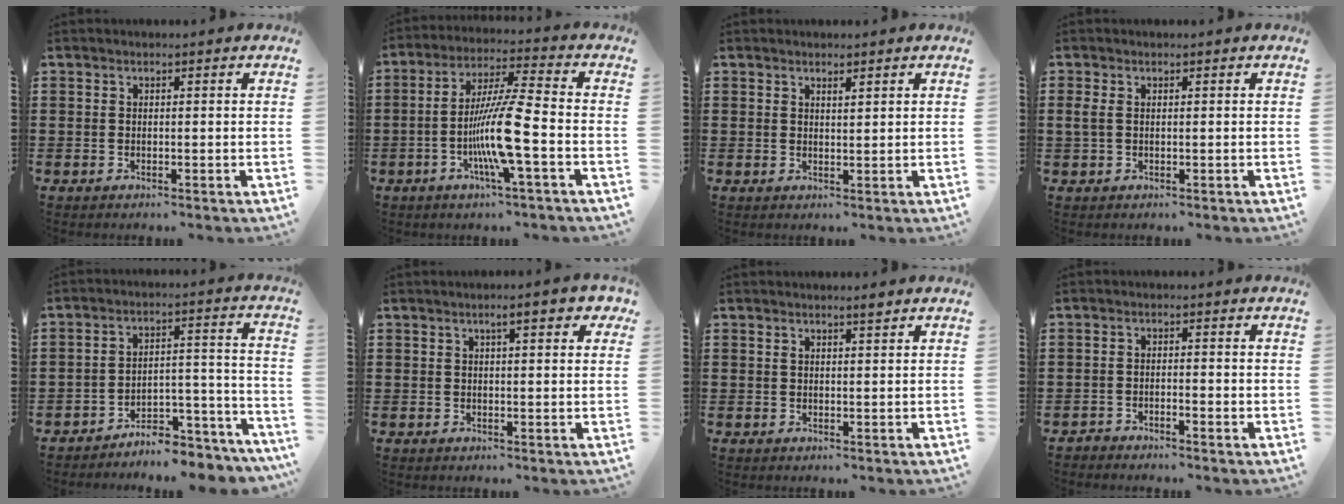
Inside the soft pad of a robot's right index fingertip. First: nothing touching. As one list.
[{"total": 10.9, "force": [-3.3, 0.4, 10.4], "torque": [-0.210, -0.013, -0.069]}, {"total": 1.2, "force": [1.1, 0.2, 0.4], "torque": [-0.008, 0.001, 0.020]}, {"total": 1.6, "force": [0.2, 0.8, 1.3], "torque": [-0.044, -0.001, -0.003]}, {"total": 5.4, "force": [-5.3, 0.7, 0.7], "torque": [-0.012, 0.012, -0.107]}, {"total": 3.8, "force": [2.0, 0.7, 3.1], "torque": [-0.049, 0.002, 0.027]}, {"total": 1.5, "force": [1.2, 0.2, 0.9], "torque": [-0.011, -0.002, 0.018]}, {"total": 1.5, "force": [-1.4, 0.0, 0.5], "torque": [-0.011, 0.000, -0.028]}]